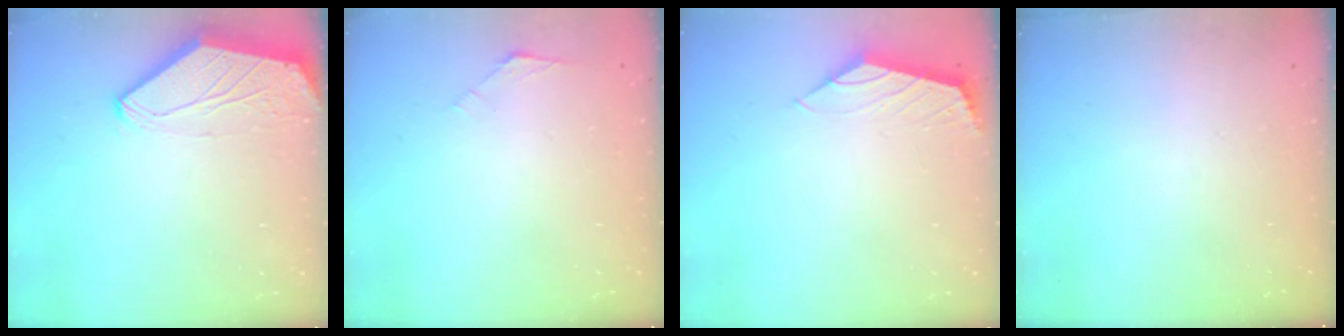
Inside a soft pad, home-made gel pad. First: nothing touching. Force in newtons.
{"total": 2.6, "press": 2.6, "slide": 0.7}
{"total": 2.1, "press": 2.0, "slide": 0.6}
{"total": 0.0}